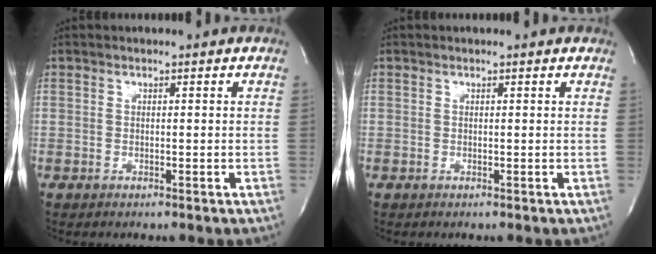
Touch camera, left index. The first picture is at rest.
{"total": 0.6, "force": [0.5, 0.0, 0.2], "torque": [-0.007, 0.002, 0.004]}